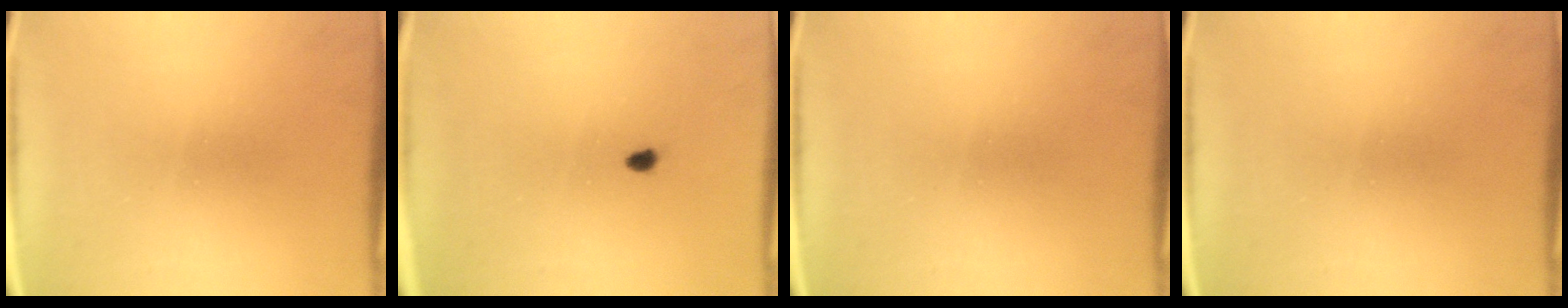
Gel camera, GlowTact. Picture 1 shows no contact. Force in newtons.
{"total": 0.7}
{"total": 0.0}
{"total": 0.0}